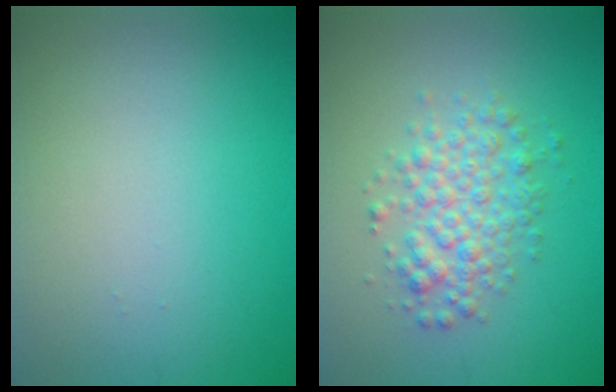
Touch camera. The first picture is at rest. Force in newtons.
{"total": 3.6, "press": 3.6, "slide": 0.1}